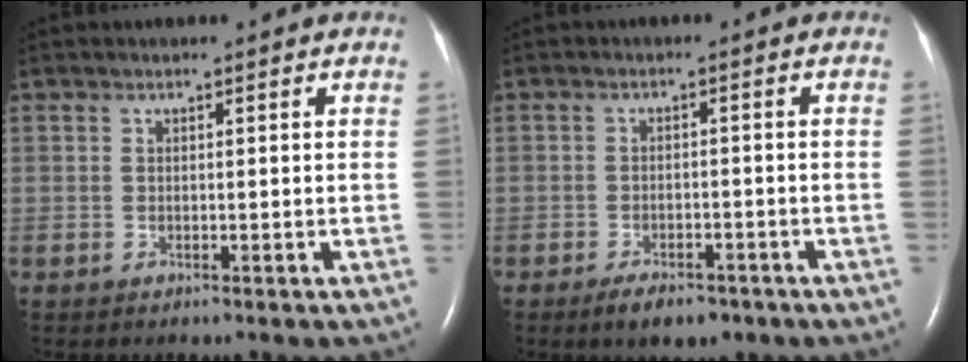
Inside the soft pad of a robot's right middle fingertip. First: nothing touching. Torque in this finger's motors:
{"motor_torque": [0.44, -0.29, 0.06, 0.02]}